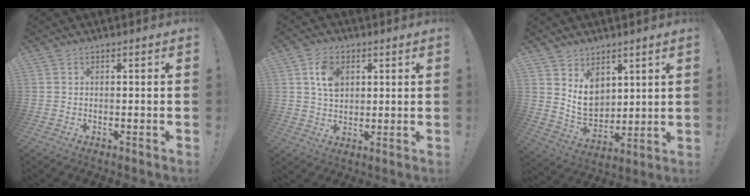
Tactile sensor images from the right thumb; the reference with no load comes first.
{"total": 8.4, "force": [3.1, 6.2, 4.8], "torque": [-0.076, 0.002, 0.060]}
{"total": 9.9, "force": [4.7, 7.8, 3.8], "torque": [-0.054, -0.044, 0.095]}